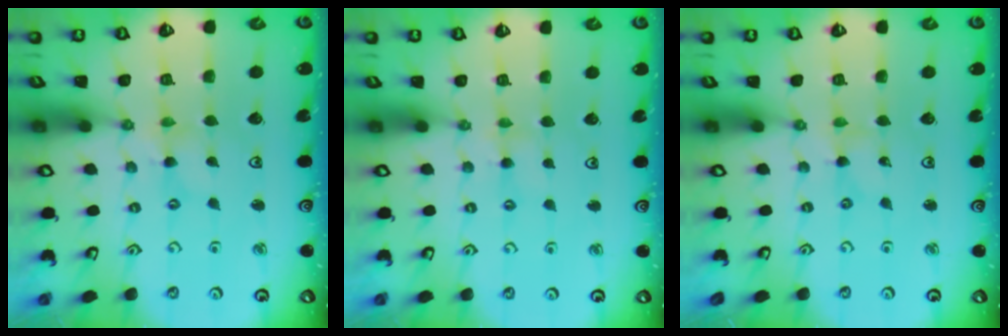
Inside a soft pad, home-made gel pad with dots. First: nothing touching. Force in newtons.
{"total": 2.9, "press": 2.9, "slide": 0.4}
{"total": 0.0}